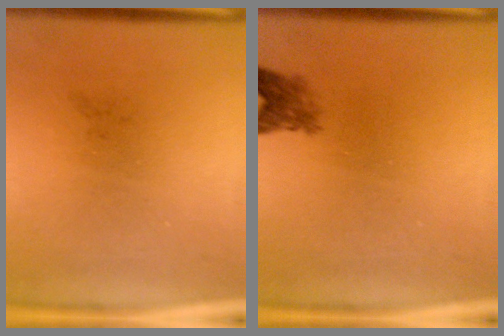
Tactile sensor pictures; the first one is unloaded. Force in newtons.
{"total": 2.4}